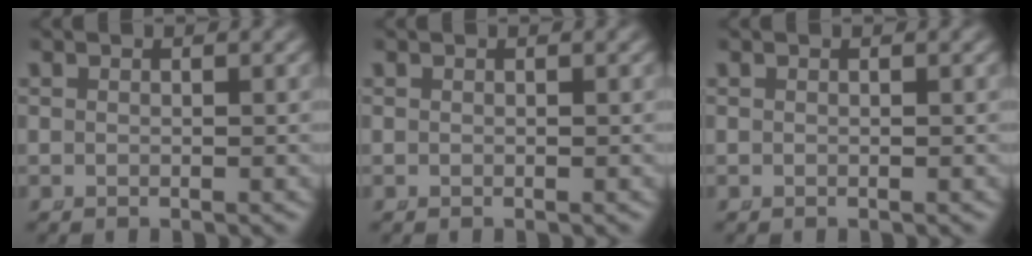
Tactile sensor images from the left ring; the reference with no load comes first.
{"total": 0.0}
{"total": 0.0}